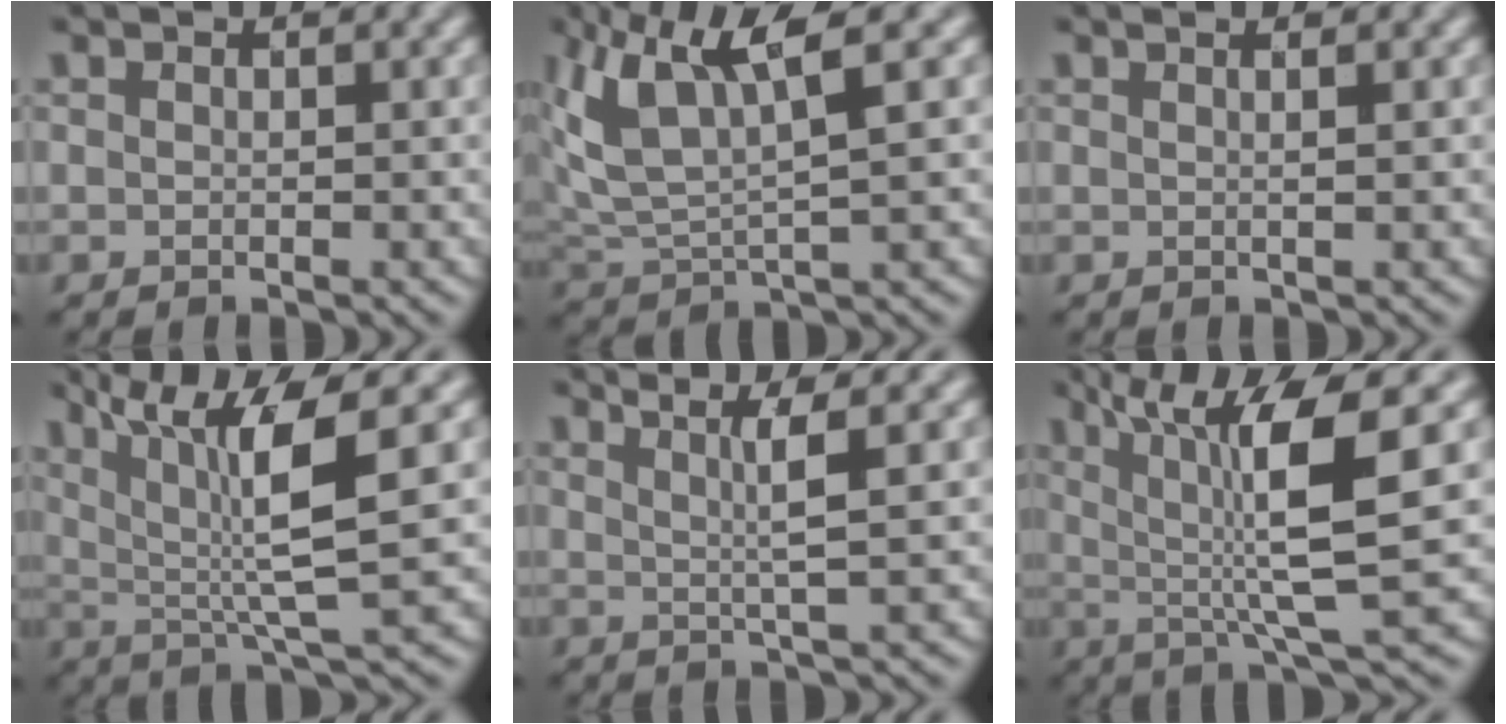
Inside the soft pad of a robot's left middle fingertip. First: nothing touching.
{"total": 7.3, "force": [3.1, 2.4, 6.1], "torque": [-0.146, 0.006, 0.064]}
{"total": 2.0, "force": [0.9, 0.9, 1.5], "torque": [-0.001, 0.008, -0.014]}
{"total": 8.2, "force": [2.2, 1.8, 7.7], "torque": [-0.142, -0.003, 0.046]}
{"total": 2.9, "force": [1.0, 0.2, 2.8], "torque": [-0.054, -0.003, 0.024]}
{"total": 9.4, "force": [1.4, 2.1, 9.1], "torque": [-0.156, -0.004, 0.030]}